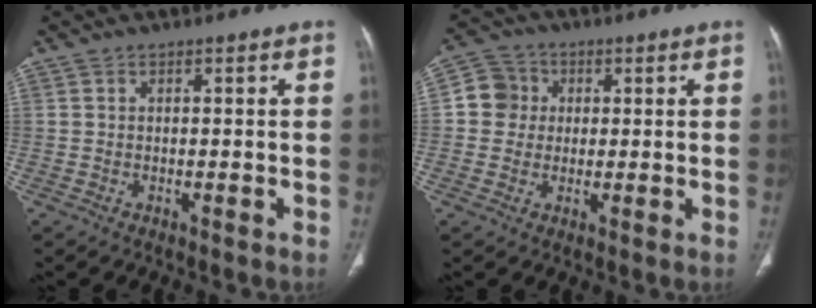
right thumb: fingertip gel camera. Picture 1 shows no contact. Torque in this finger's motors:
{"motor_torque": [0.70, 1.19, 0.24, -0.51, 0.03]}